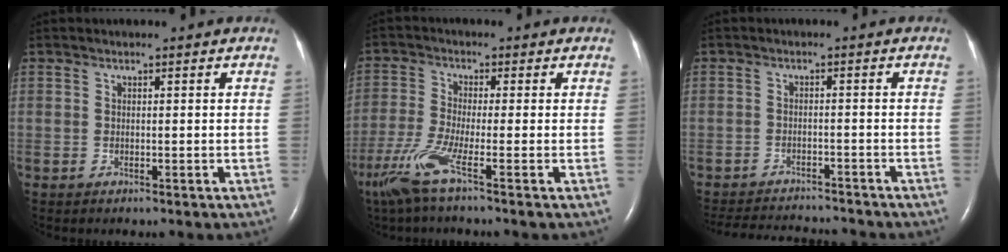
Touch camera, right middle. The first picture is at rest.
{"total": 6.8, "force": [-4.0, -0.6, 5.5], "torque": [-0.125, -0.024, -0.087]}
{"total": 11.7, "force": [-11.1, 1.7, 3.2], "torque": [-0.063, -0.001, -0.153]}